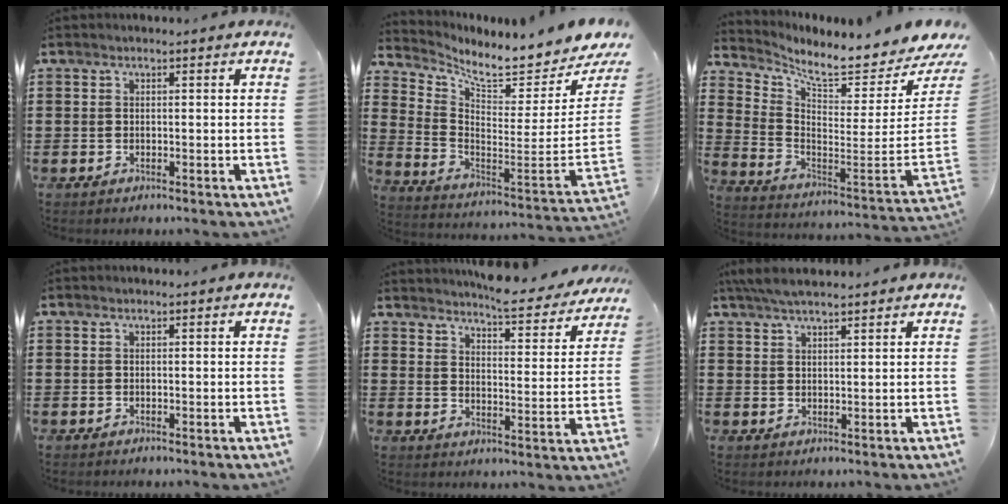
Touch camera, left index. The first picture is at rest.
{"total": 5.9, "force": [5.3, 0.0, 2.6], "torque": [-0.069, -0.072, 0.083]}
{"total": 5.5, "force": [4.7, -0.2, 2.8], "torque": [-0.067, -0.067, 0.069]}
{"total": 0.0}
{"total": 6.0, "force": [5.8, 0.0, 1.6], "torque": [-0.041, -0.041, 0.098]}
{"total": 4.1, "force": [3.6, 0.5, 1.9], "torque": [-0.046, -0.002, 0.068]}